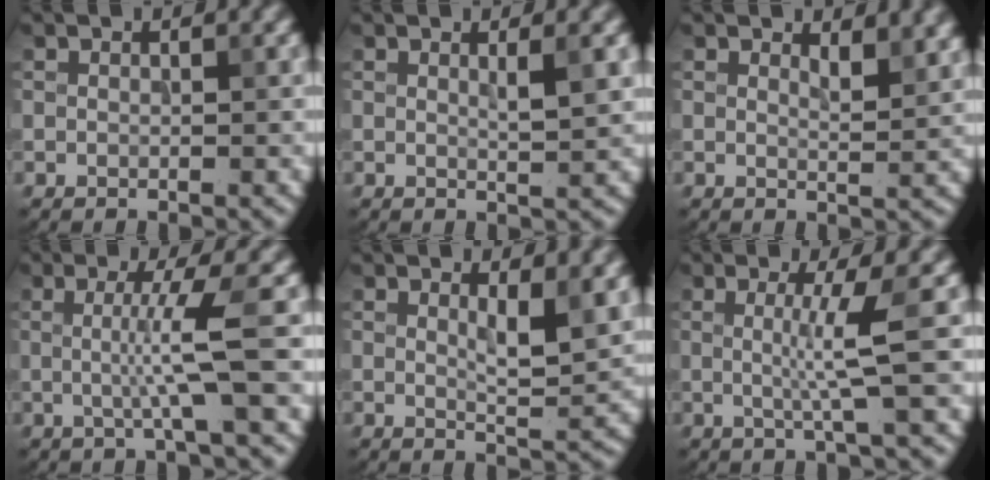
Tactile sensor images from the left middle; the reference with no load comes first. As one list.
[{"total": 2.3, "force": [0.7, 0.5, 2.1], "torque": [-0.026, 0.000, 0.009]}, {"total": 2.5, "force": [1.7, 0.8, 1.7], "torque": [-0.024, -0.005, 0.029]}, {"total": 4.1, "force": [0.0, 0.3, 4.1], "torque": [-0.075, -0.003, -0.003]}, {"total": 3.5, "force": [1.4, 0.8, 3.2], "torque": [-0.049, -0.009, 0.024]}, {"total": 3.5, "force": [0.2, 0.3, 3.5], "torque": [-0.067, -0.003, 0.000]}]